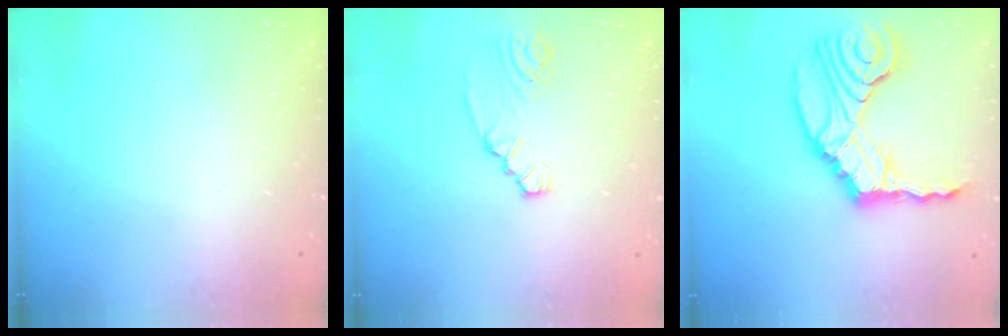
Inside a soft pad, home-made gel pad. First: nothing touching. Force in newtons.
{"total": 2.5, "press": 2.5, "slide": 0.3}
{"total": 18.4, "press": 18.1, "slide": 3.3}